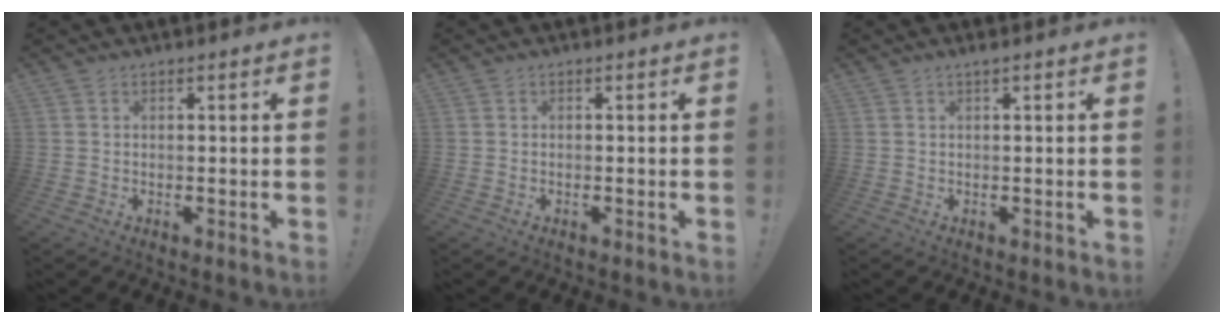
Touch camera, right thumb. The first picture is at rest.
{"total": 0.0}
{"total": 1.1, "force": [0.4, -0.3, 1.0], "torque": [-0.015, -0.002, 0.005]}